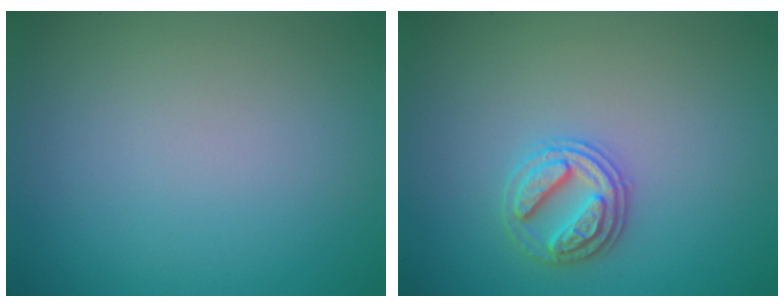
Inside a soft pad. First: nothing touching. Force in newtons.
{"total": 2.6, "press": 2.6, "slide": 0.5}